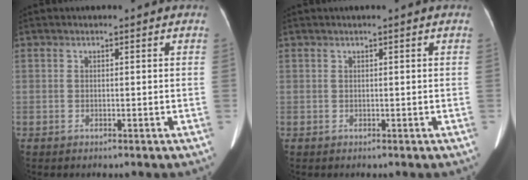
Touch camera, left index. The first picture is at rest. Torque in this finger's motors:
{"motor_torque": [-0.40, 0.49, -0.32, -0.01]}